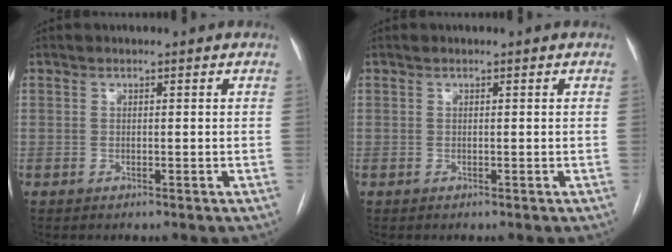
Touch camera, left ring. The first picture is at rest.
{"total": 0.0}